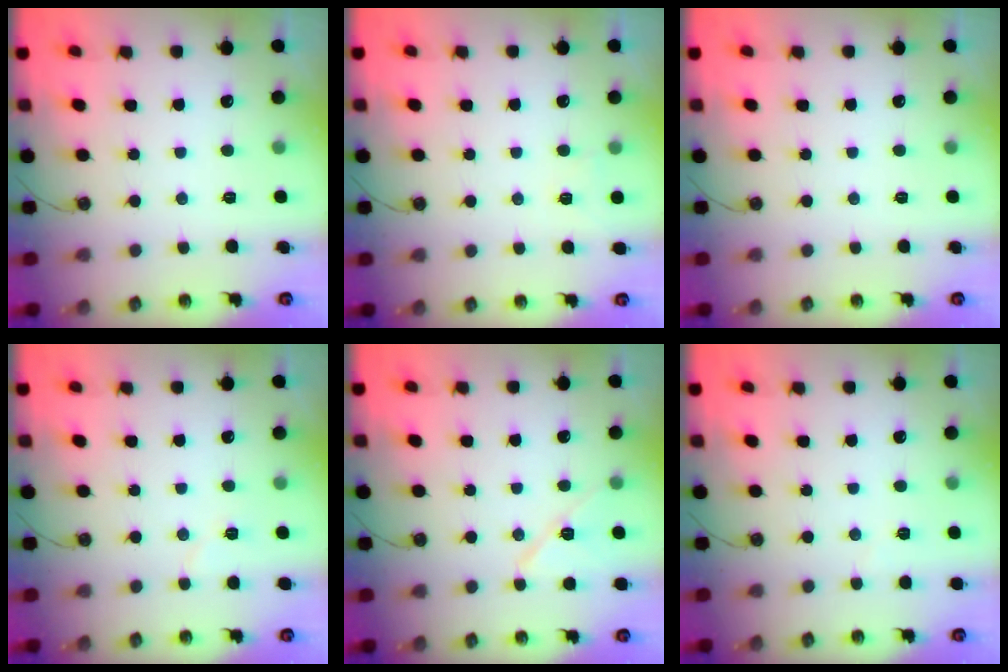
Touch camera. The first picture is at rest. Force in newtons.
{"total": 3.8, "press": 3.6, "slide": 0.9}
{"total": 0.0}
{"total": 5.3, "press": 5.0, "slide": 1.8}
{"total": 9.9, "press": 9.8, "slide": 1.5}
{"total": 3.7, "press": 2.4, "slide": 2.7}